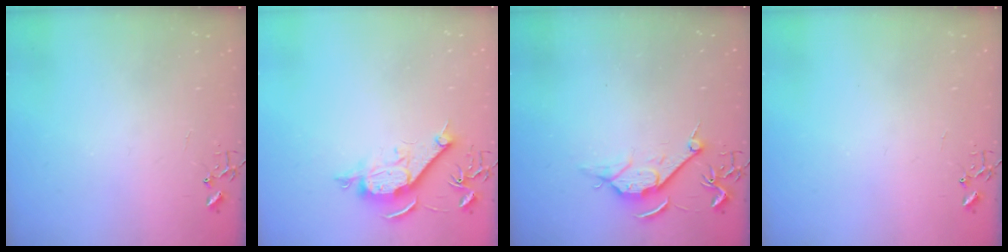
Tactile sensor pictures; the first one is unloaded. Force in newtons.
{"total": 10.4, "press": 10.4, "slide": 0.9}
{"total": 8.4, "press": 8.3, "slide": 1.0}
{"total": 0.0}